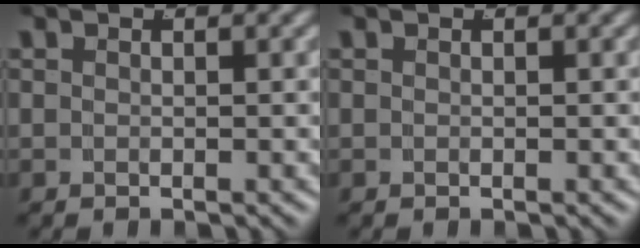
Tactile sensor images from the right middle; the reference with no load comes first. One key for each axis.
{"total": 0.0}